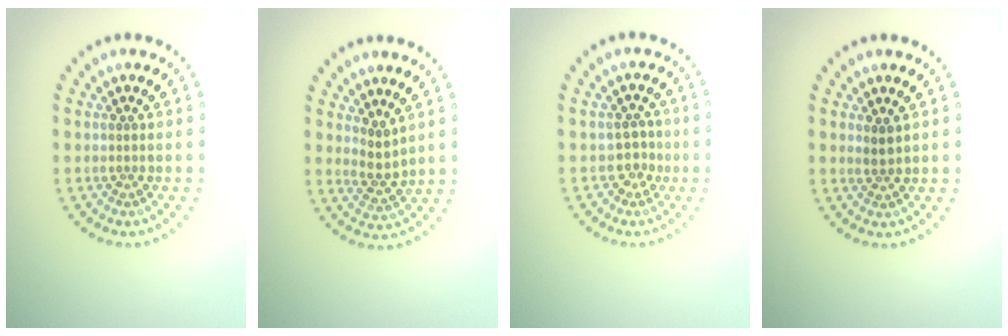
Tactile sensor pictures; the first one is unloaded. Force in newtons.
{"total": 2.1, "press": 1.5, "slide": 1.4}
{"total": 1.6, "press": 1.3, "slide": 0.9}
{"total": 1.2, "press": 0.9, "slide": 0.7}